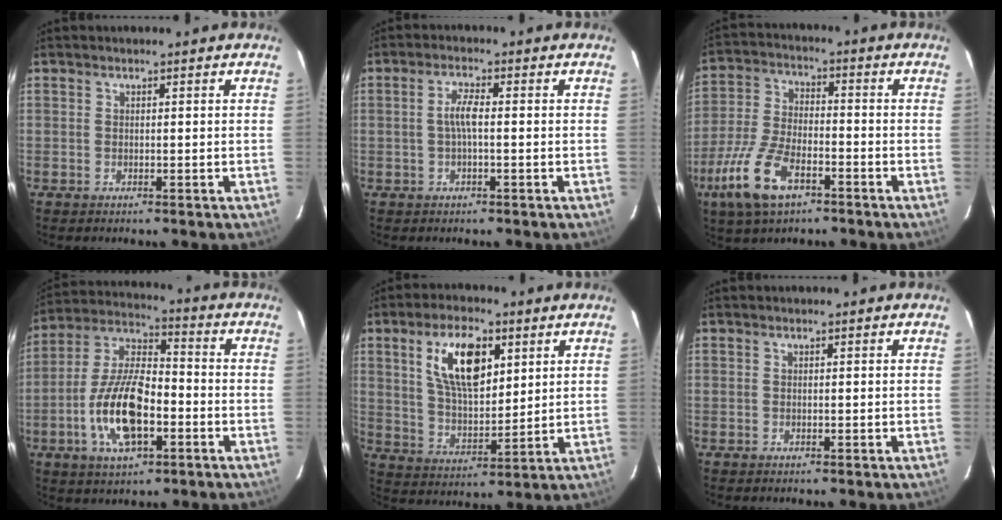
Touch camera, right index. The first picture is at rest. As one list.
[{"total": 3.1, "force": [-0.3, 0.5, 3.0], "torque": [-0.061, 0.007, -0.005]}, {"total": 13.2, "force": [-7.4, 5.6, 9.4], "torque": [-0.217, -0.013, -0.143]}, {"total": 15.2, "force": [-4.9, 6.4, 12.9], "torque": [-0.269, 0.000, -0.090]}, {"total": 13.1, "force": [5.4, 6.1, 10.2], "torque": [-0.180, 0.015, 0.104]}, {"total": 0.0}]